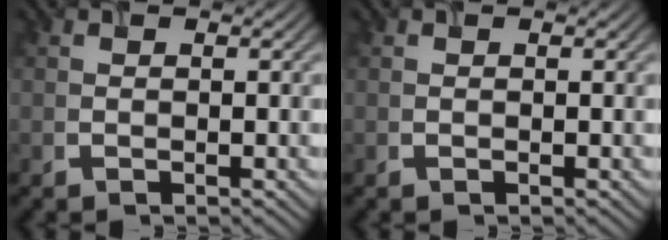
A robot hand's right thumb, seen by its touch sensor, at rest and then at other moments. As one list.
[{"total": 0.0}]